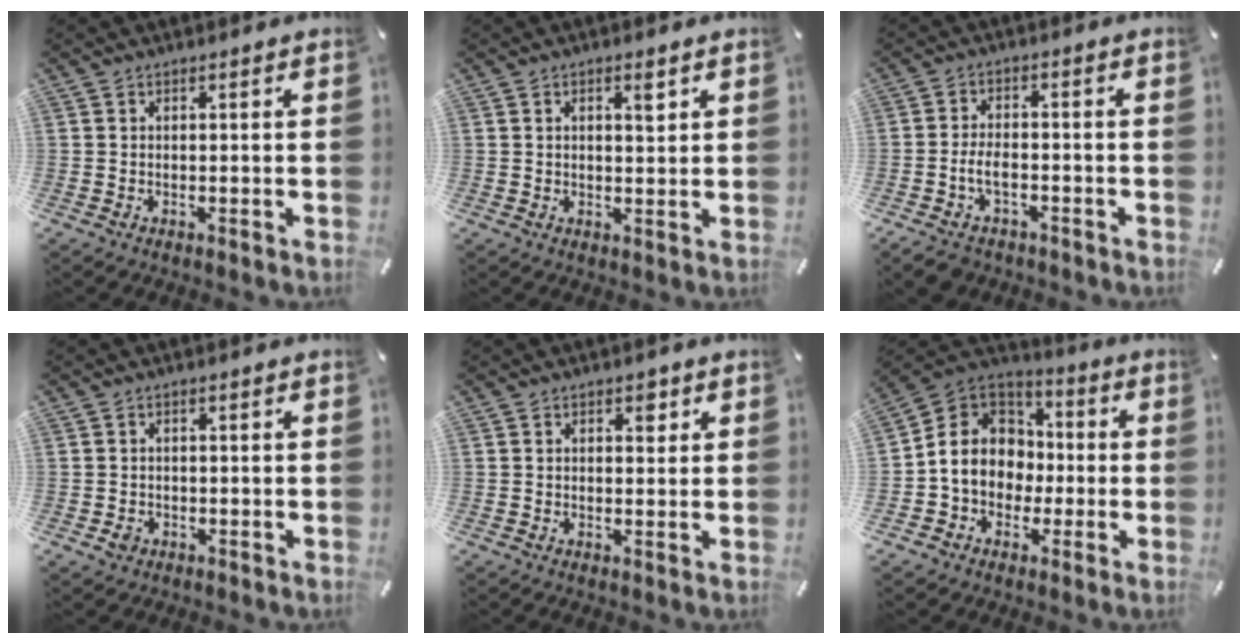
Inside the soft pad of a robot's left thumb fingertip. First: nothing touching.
{"total": 3.6, "force": [1.6, 1.5, 2.8], "torque": [-0.036, -0.006, 0.020]}
{"total": 5.6, "force": [-2.5, 3.4, 3.6], "torque": [-0.079, 0.012, -0.050]}
{"total": 2.2, "force": [-0.8, 1.8, 1.0], "torque": [-0.018, 0.005, -0.016]}
{"total": 3.0, "force": [1.0, 1.9, 2.1], "torque": [-0.013, -0.006, 0.008]}
{"total": 12.7, "force": [-2.2, 11.4, 5.2], "torque": [-0.123, 0.017, -0.038]}